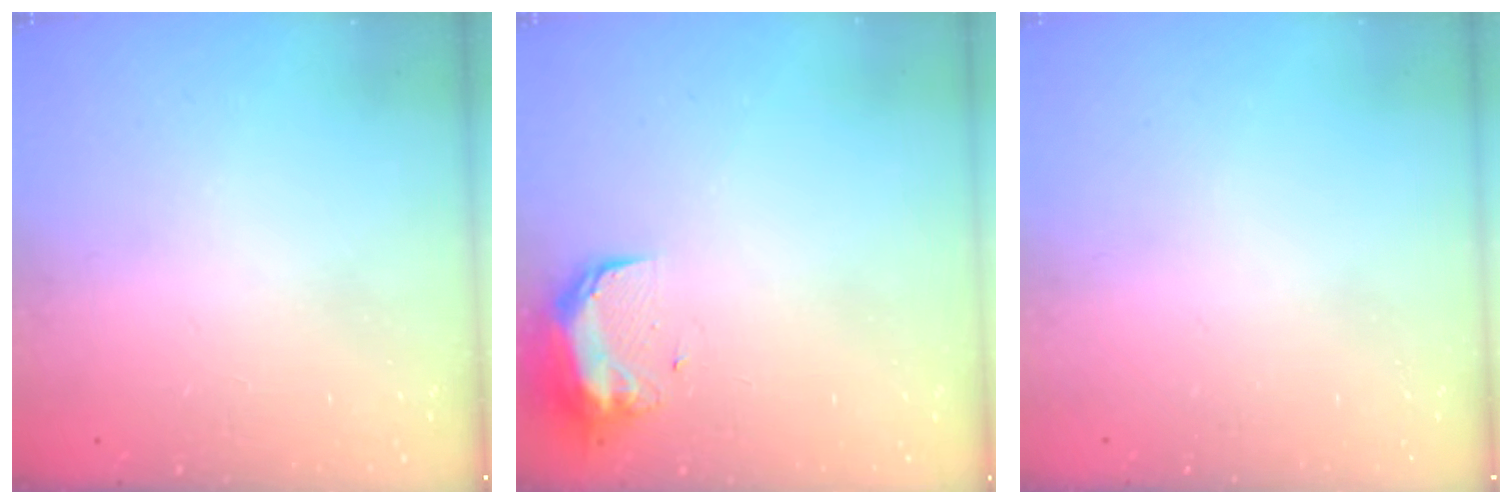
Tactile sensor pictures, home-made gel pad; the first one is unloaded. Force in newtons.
{"total": 9.7, "press": 9.7, "slide": 0.7}
{"total": 0.0}